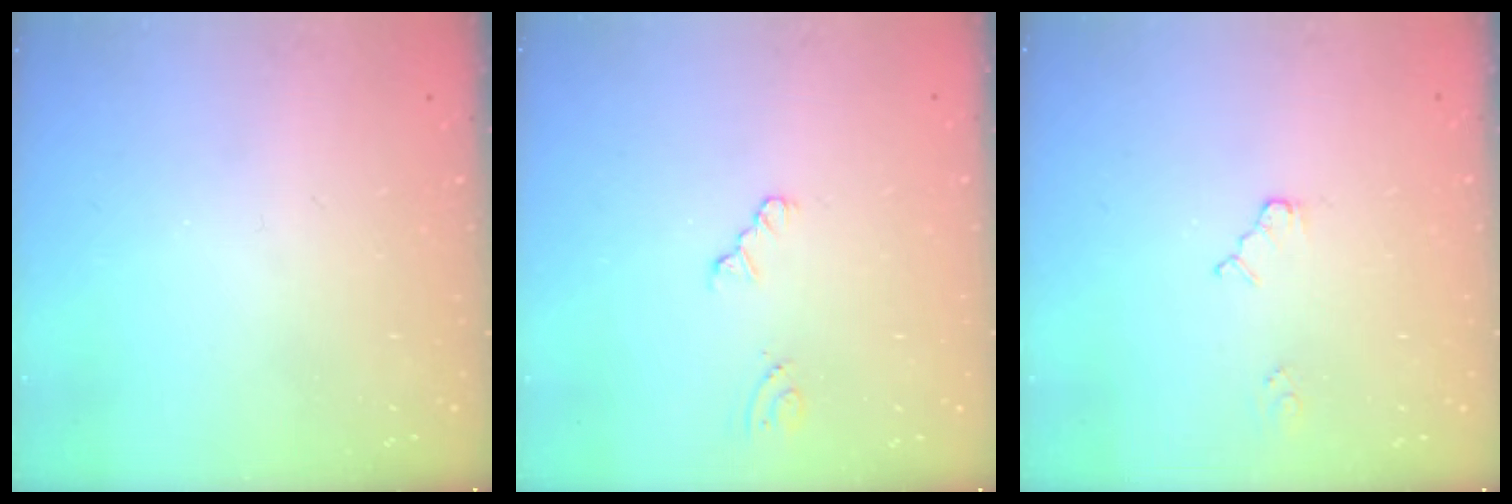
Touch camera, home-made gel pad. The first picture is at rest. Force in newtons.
{"total": 1.2, "press": 1.2, "slide": 0.2}
{"total": 1.9, "press": 1.9, "slide": 0.3}